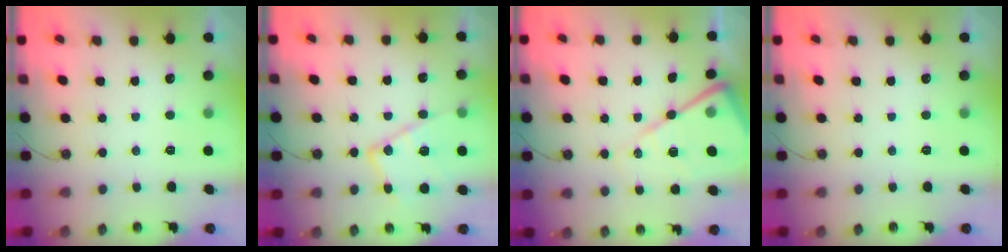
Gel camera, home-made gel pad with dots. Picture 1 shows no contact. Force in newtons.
{"total": 15.7, "press": 15.6, "slide": 1.1}
{"total": 16.8, "press": 16.7, "slide": 1.6}
{"total": 0.0}